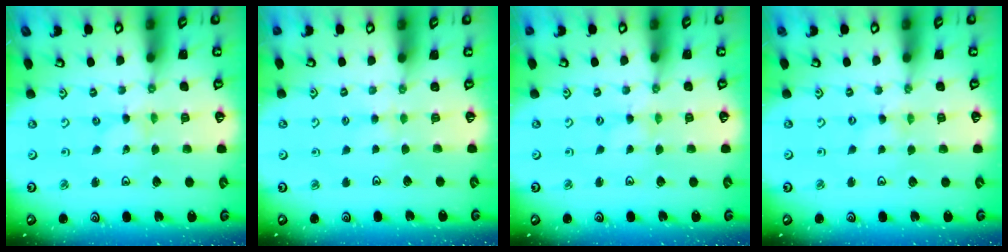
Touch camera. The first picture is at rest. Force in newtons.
{"total": 2.3, "press": 2.3, "slide": 0.4}
{"total": 0.6, "press": 0.6, "slide": 0.1}
{"total": 0.0}